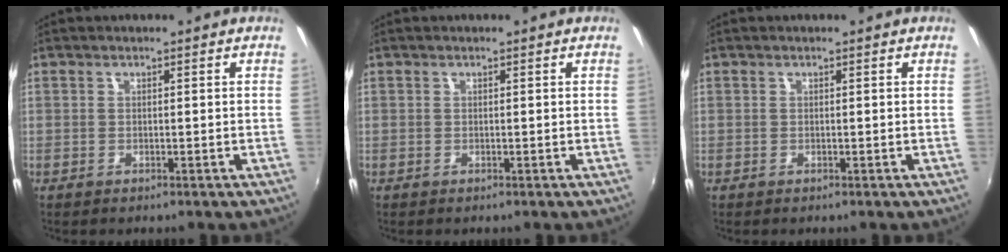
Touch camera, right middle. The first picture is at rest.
{"total": 0.0}
{"total": 0.0}